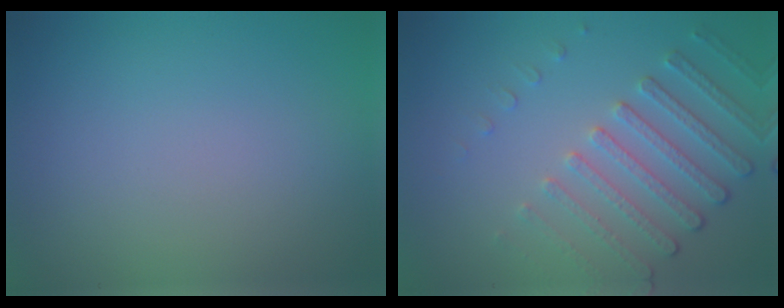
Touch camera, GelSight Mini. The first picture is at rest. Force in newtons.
{"total": 4.5, "press": 3.4, "slide": 2.9}